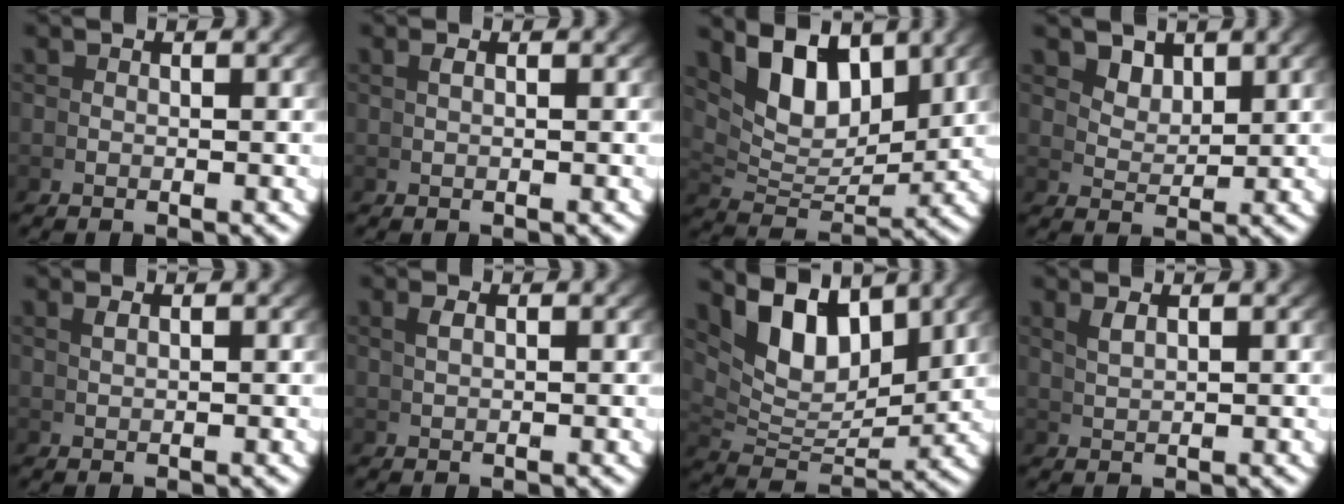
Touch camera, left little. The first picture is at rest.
{"total": 1.1, "force": [0.5, -0.9, 0.1], "torque": [0.000, 0.006, 0.012]}
{"total": 8.9, "force": [3.4, 5.4, 6.2], "torque": [-0.114, -0.011, 0.066]}
{"total": 2.8, "force": [2.2, 1.1, 1.3], "torque": [-0.025, -0.007, 0.049]}
{"total": 1.4, "force": [0.8, -1.2, 0.1], "torque": [0.006, 0.007, 0.021]}
{"total": 1.3, "force": [0.8, -1.0, 0.2], "torque": [0.001, 0.005, 0.021]}
{"total": 9.9, "force": [3.8, 6.1, 6.8], "torque": [-0.134, -0.011, 0.071]}
{"total": 1.7, "force": [1.3, -1.1, 0.3], "torque": [-0.004, 0.002, 0.035]}